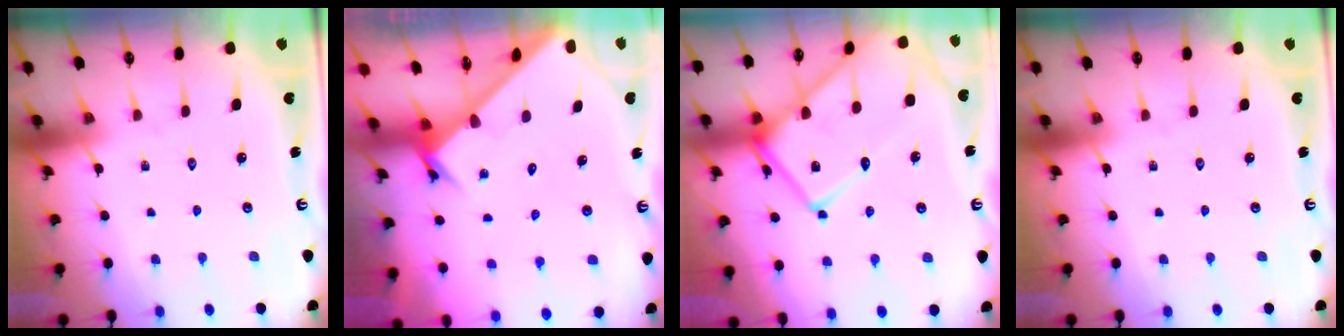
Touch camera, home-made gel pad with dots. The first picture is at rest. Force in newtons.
{"total": 2.5, "press": 2.5, "slide": 0.2}
{"total": 19.0, "press": 18.9, "slide": 1.4}
{"total": 0.0}